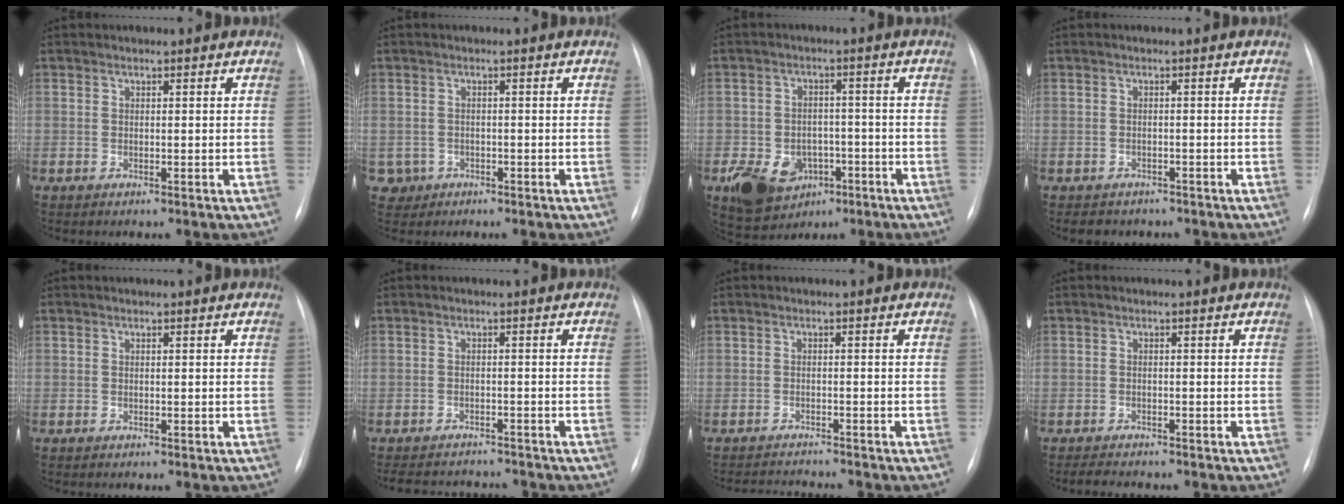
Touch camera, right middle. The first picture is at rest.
{"total": 2.6, "force": [-1.1, 2.4, -0.2], "torque": [0.004, 0.010, -0.017]}
{"total": 11.1, "force": [-5.2, 8.0, 5.6], "torque": [-0.099, 0.006, -0.071]}
{"total": 3.9, "force": [-3.3, 2.1, 0.6], "torque": [-0.011, 0.003, -0.039]}
{"total": 0.0}
{"total": 9.6, "force": [-9.0, 2.5, 2.3], "torque": [-0.044, 0.009, -0.118]}
{"total": 4.2, "force": [-4.1, -0.4, 0.4], "torque": [-0.006, -0.013, -0.064]}
{"total": 3.1, "force": [-2.9, 0.7, 1.0], "torque": [-0.020, -0.009, -0.042]}